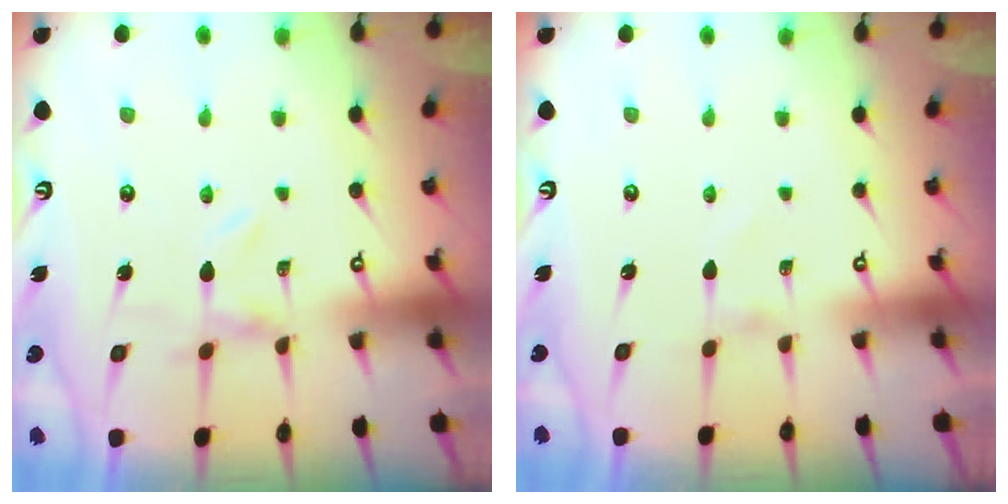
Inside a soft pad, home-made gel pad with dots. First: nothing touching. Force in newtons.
{"total": 1.0, "press": 1.0, "slide": 0.0}